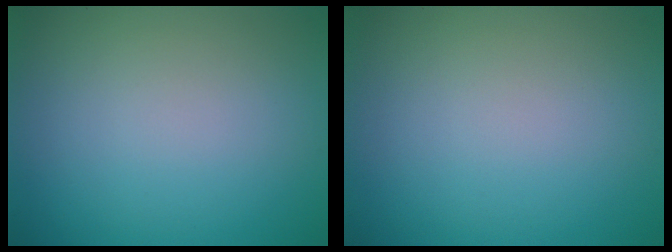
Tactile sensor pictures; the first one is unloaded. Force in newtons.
{"total": 0.0}